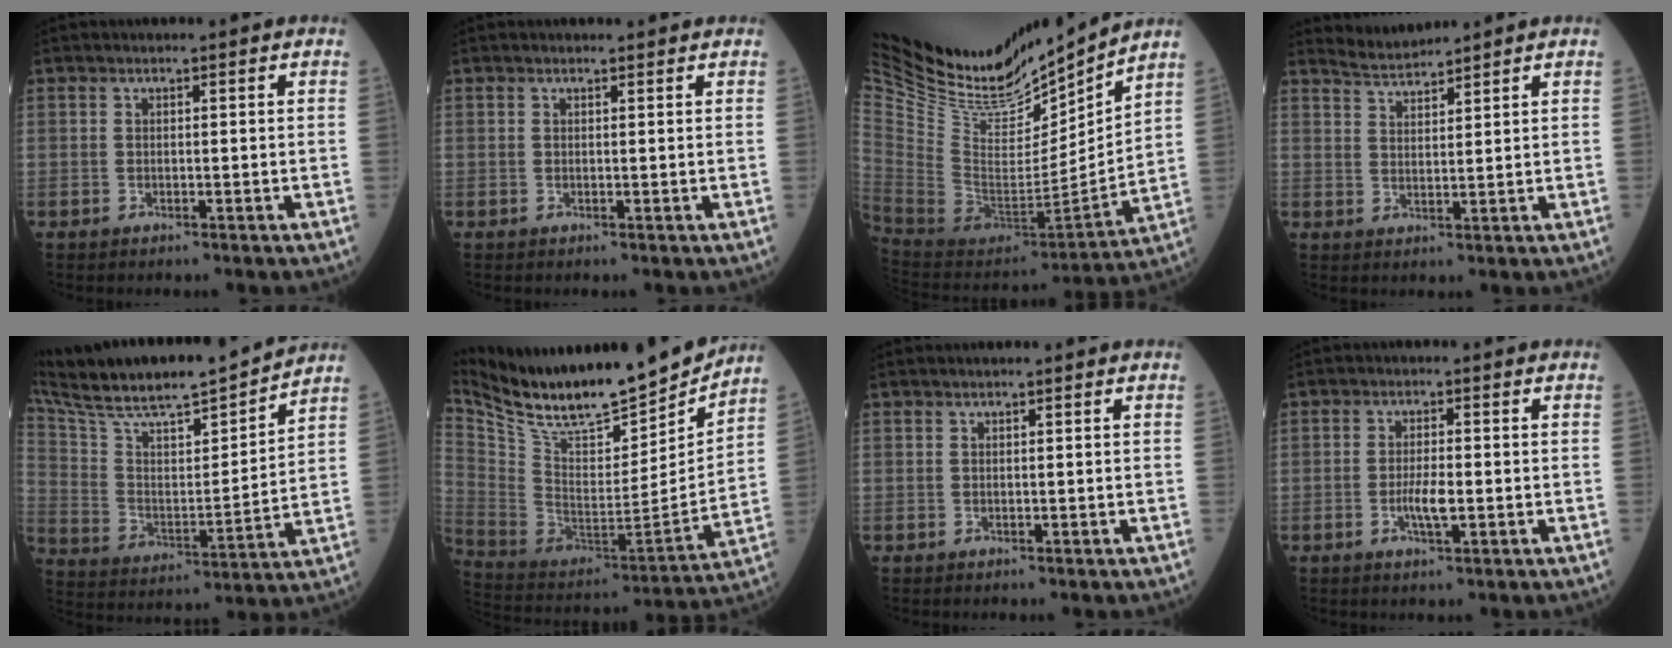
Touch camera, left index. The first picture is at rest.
{"total": 2.1, "force": [2.1, 0.2, 0.5], "torque": [-0.007, 0.013, 0.023]}
{"total": 25.6, "force": [22.9, 5.8, 9.7], "torque": [-0.196, -0.043, 0.392]}
{"total": 3.2, "force": [3.1, -0.5, -0.6], "torque": [0.003, 0.000, 0.067]}
{"total": 22.9, "force": [20.3, 2.4, 10.5], "torque": [-0.194, 0.014, 0.328]}
{"total": 24.2, "force": [21.5, 4.3, 10.2], "torque": [-0.190, -0.038, 0.346]}
{"total": 0.0}
{"total": 3.2, "force": [-1.1, 0.6, 3.0], "torque": [-0.060, -0.005, -0.020]}